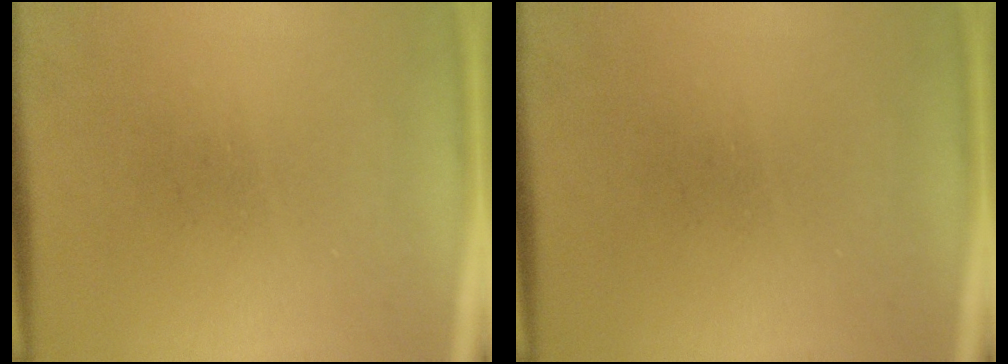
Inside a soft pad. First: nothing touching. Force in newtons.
{"total": 0.0}